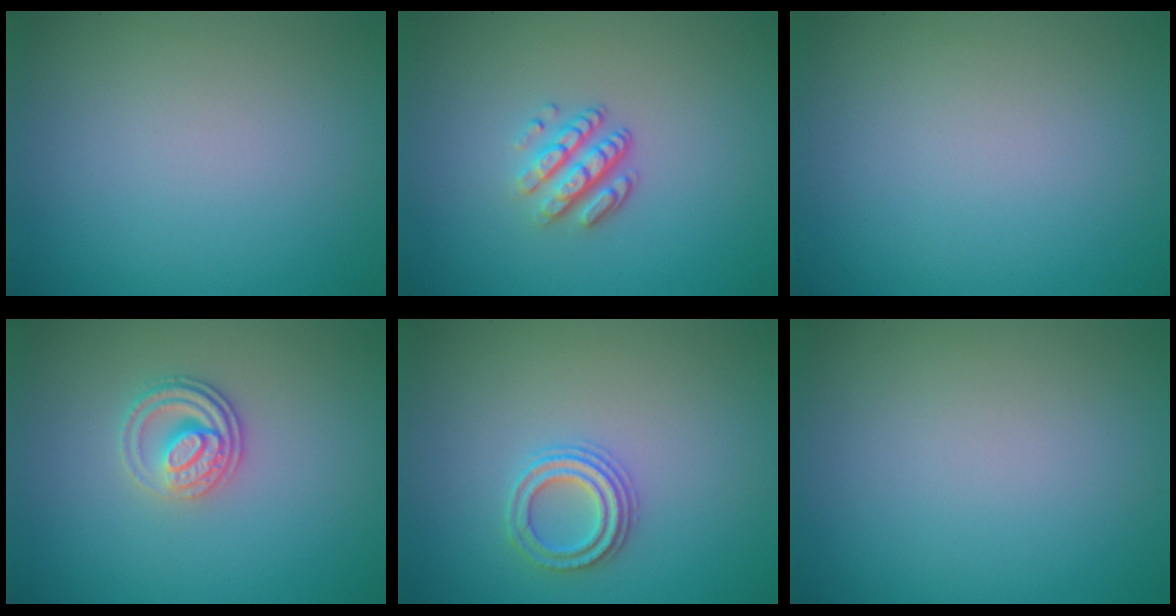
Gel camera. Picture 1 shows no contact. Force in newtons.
{"total": 3.4, "press": 2.4, "slide": 2.4}
{"total": 0.0}
{"total": 2.8, "press": 2.5, "slide": 1.3}
{"total": 2.3, "press": 2.2, "slide": 0.5}
{"total": 0.0}